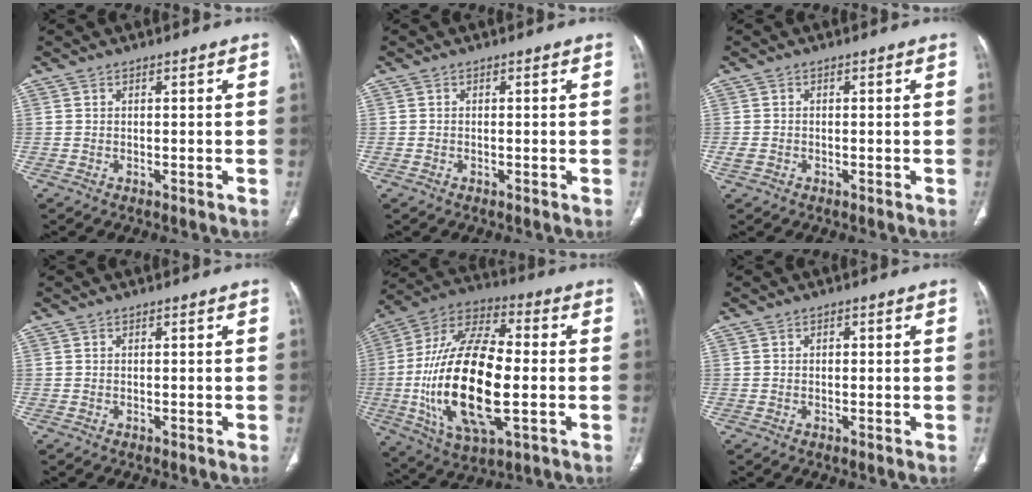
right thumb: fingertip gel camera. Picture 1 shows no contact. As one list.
[{"total": 0.0}, {"total": 1.7, "force": [-0.6, 1.3, 0.9], "torque": [-0.022, 0.002, -0.010]}, {"total": 0.0}, {"total": 25.5, "force": [-3.2, 10.9, 22.8], "torque": [-0.457, 0.012, -0.051]}, {"total": 0.5, "force": [0.0, 0.4, 0.3], "torque": [-0.002, 0.003, -0.001]}]